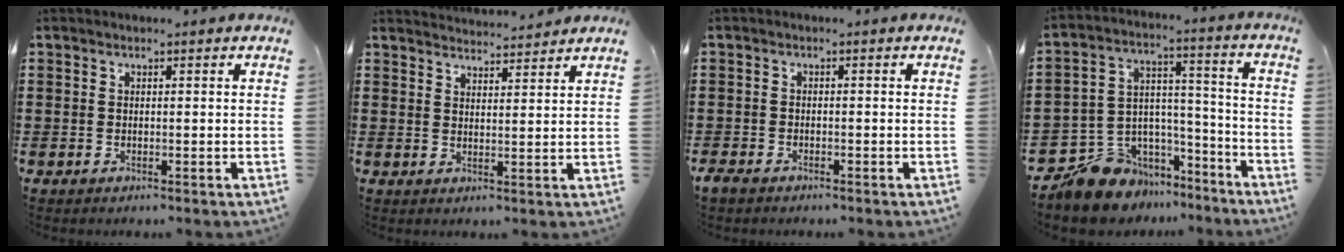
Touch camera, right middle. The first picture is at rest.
{"total": 3.0, "force": [2.9, -0.2, -0.5], "torque": [-0.001, -0.015, 0.055]}
{"total": 1.5, "force": [-1.3, 0.6, 0.4], "torque": [-0.026, -0.001, -0.032]}
{"total": 9.4, "force": [-8.0, 4.9, 0.2], "torque": [-0.038, 0.006, -0.156]}